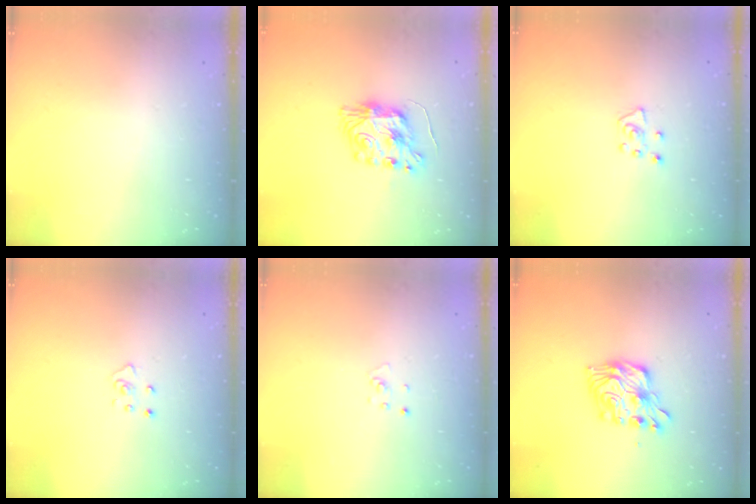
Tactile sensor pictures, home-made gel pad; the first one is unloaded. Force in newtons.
{"total": 8.6, "press": 8.6, "slide": 0.5}
{"total": 5.0, "press": 5.0, "slide": 0.5}
{"total": 4.1, "press": 4.1, "slide": 0.3}
{"total": 3.1, "press": 3.1, "slide": 0.4}
{"total": 11.8, "press": 11.8, "slide": 0.4}